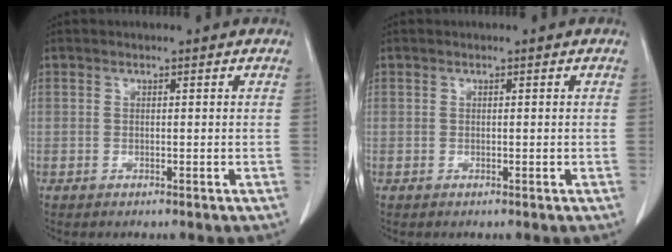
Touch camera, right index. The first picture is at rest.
{"total": 0.0}